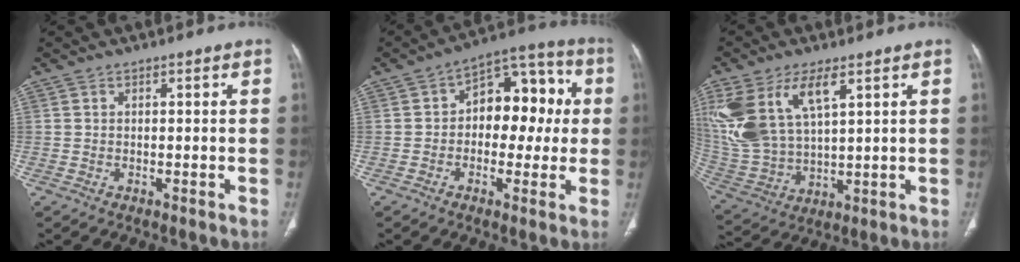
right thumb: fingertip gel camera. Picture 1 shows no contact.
{"total": 13.8, "force": [0.8, 8.9, 10.5], "torque": [-0.092, 0.043, 0.004]}
{"total": 18.0, "force": [7.6, 9.0, 13.6], "torque": [-0.295, -0.018, 0.161]}